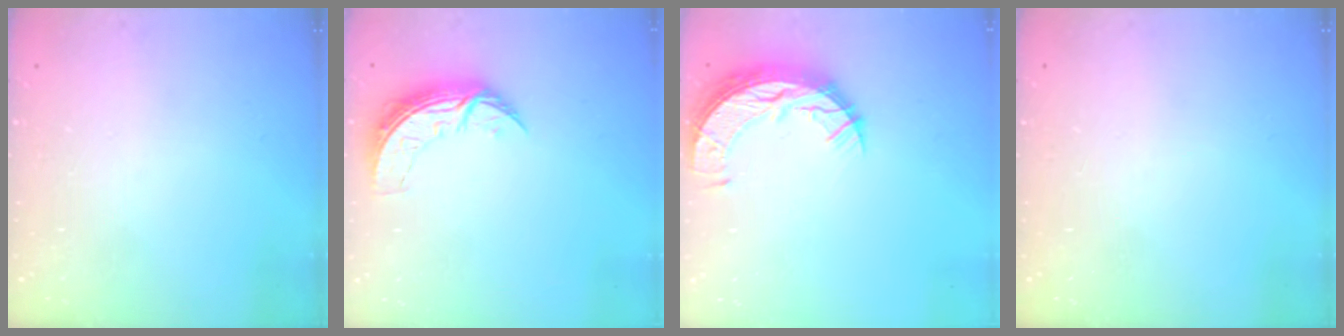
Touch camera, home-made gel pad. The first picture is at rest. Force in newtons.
{"total": 7.1, "press": 7.0, "slide": 0.4}
{"total": 10.7, "press": 10.7, "slide": 0.8}
{"total": 0.0}